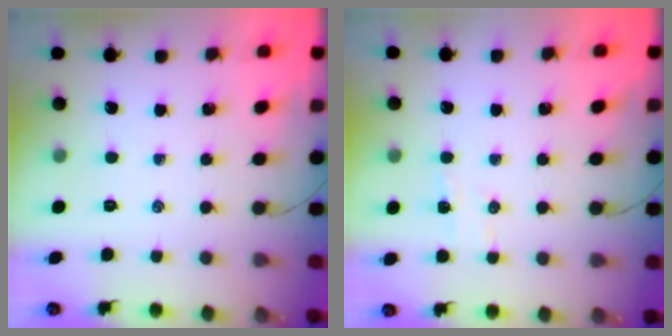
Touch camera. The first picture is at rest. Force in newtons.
{"total": 4.5, "press": 4.4, "slide": 1.1}